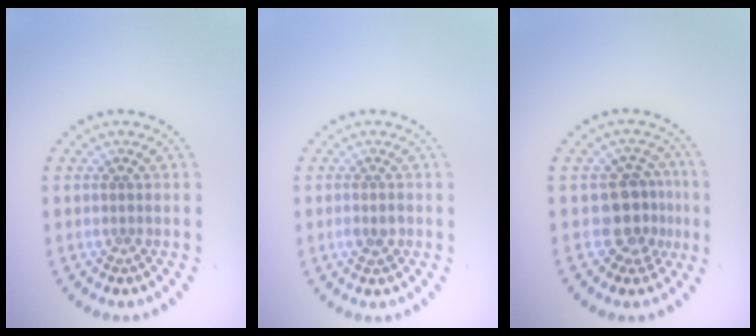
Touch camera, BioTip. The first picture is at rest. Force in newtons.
{"total": 1.2, "press": 1.2, "slide": 0.4}
{"total": 3.8, "press": 3.3, "slide": 2.0}